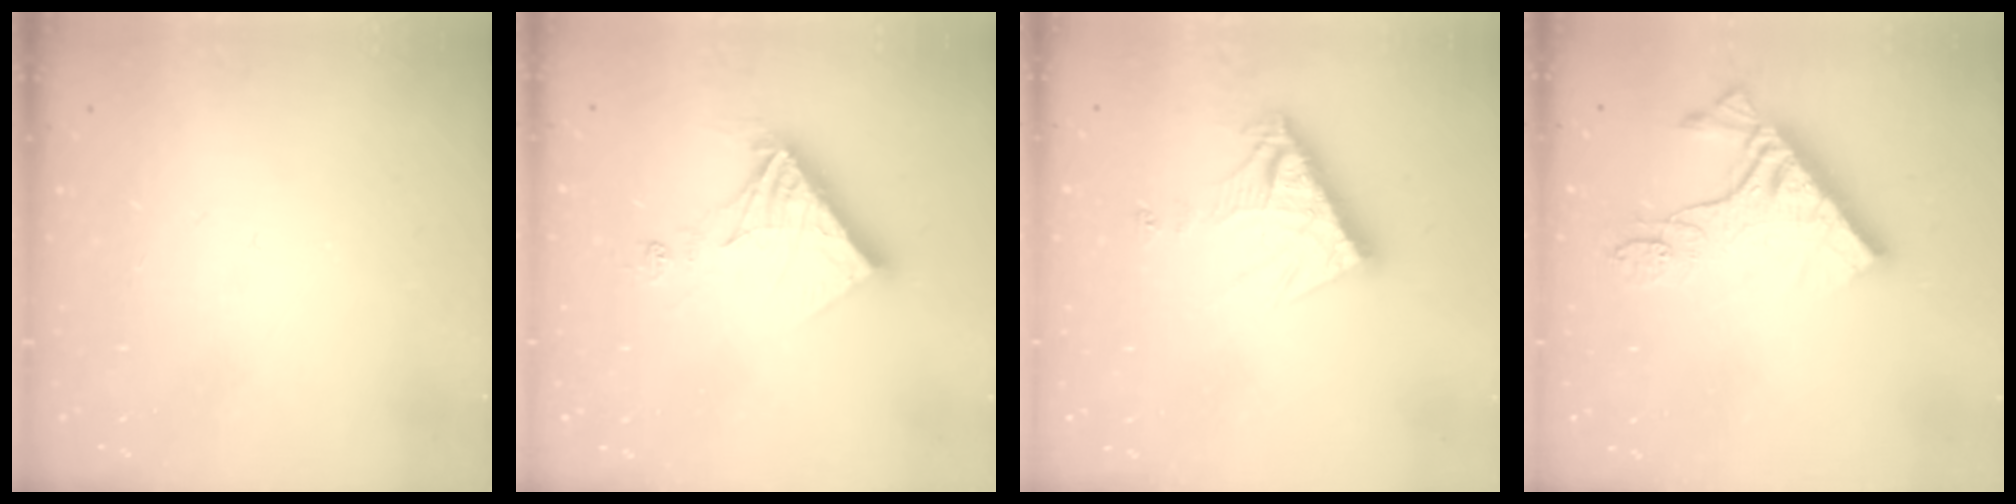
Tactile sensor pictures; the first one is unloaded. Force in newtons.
{"total": 14.1, "press": 14.0, "slide": 1.5}
{"total": 10.5, "press": 10.5, "slide": 0.8}
{"total": 12.7, "press": 12.7, "slide": 1.2}